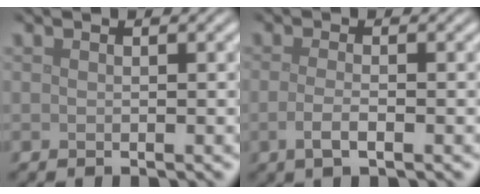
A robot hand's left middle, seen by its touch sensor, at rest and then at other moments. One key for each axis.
{"total": 2.1, "fx": -0.6, "fy": 0.7, "fz": 1.8, "tx": -0.033, "ty": -0.002, "tz": -0.017}